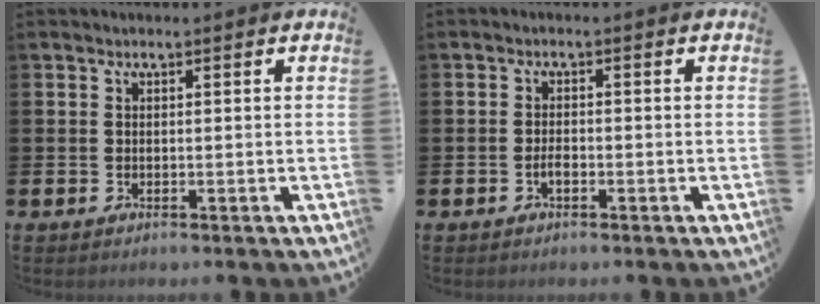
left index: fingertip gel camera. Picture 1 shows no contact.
{"total": 1.4, "force": [-0.7, 0.6, 1.1], "torque": [-0.019, -0.001, -0.014]}